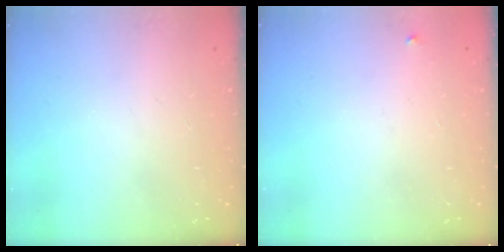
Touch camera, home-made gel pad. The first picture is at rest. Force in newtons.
{"total": 2.1, "press": 2.1, "slide": 0.1}